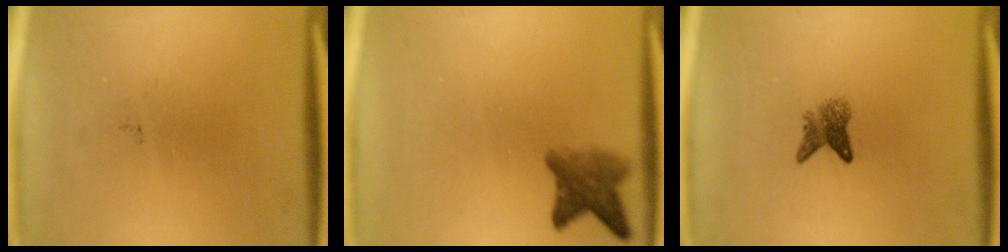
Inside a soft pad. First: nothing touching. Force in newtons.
{"total": 4.3}
{"total": 2.6}